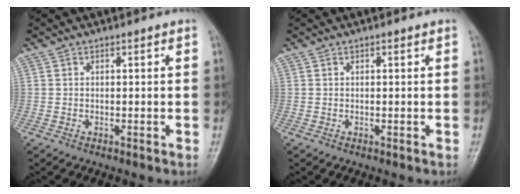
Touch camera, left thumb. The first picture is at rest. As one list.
[{"total": 0.0}]